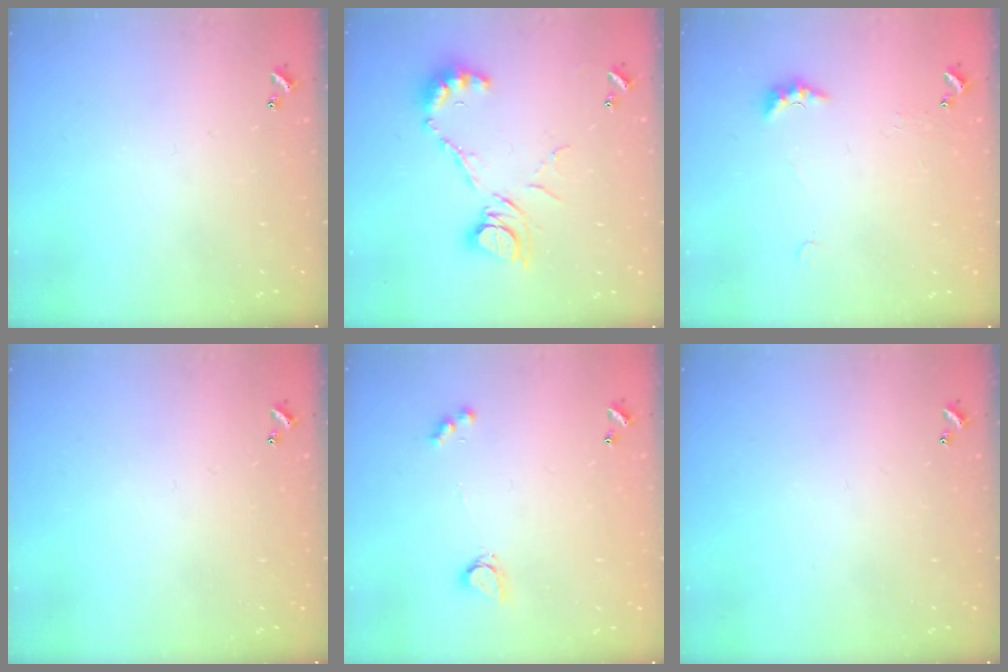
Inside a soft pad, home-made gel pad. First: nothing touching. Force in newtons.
{"total": 11.3, "press": 11.2, "slide": 1.2}
{"total": 2.7, "press": 2.6, "slide": 0.6}
{"total": 0.0}
{"total": 3.3, "press": 3.3, "slide": 0.3}
{"total": 0.0}